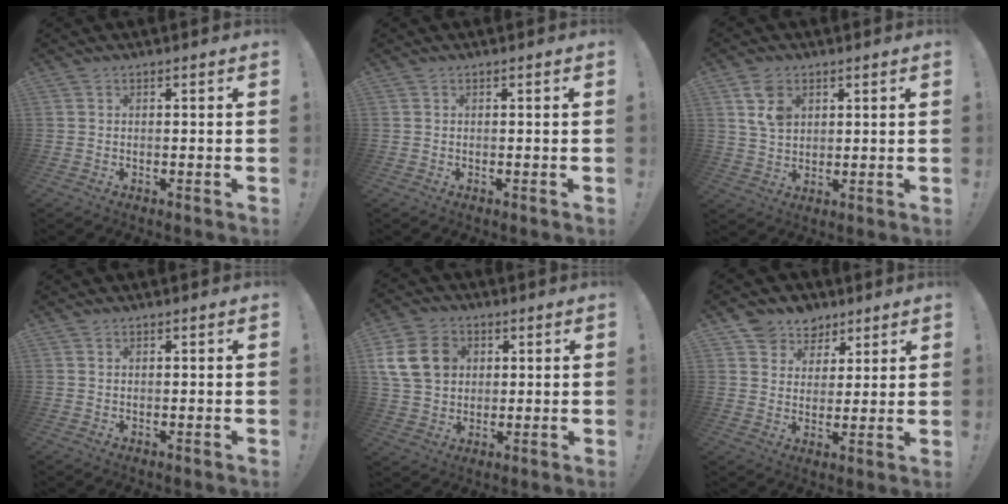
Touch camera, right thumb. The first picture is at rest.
{"total": 0.0}
{"total": 7.8, "force": [3.4, 5.5, 4.3], "torque": [-0.073, -0.004, 0.068]}
{"total": 0.7, "force": [0.5, 0.4, 0.1], "torque": [0.004, -0.002, 0.008]}
{"total": 15.6, "force": [4.5, 12.4, 8.4], "torque": [-0.142, -0.008, 0.094]}
{"total": 8.5, "force": [5.2, 6.6, 0.7], "torque": [-0.015, -0.036, 0.107]}